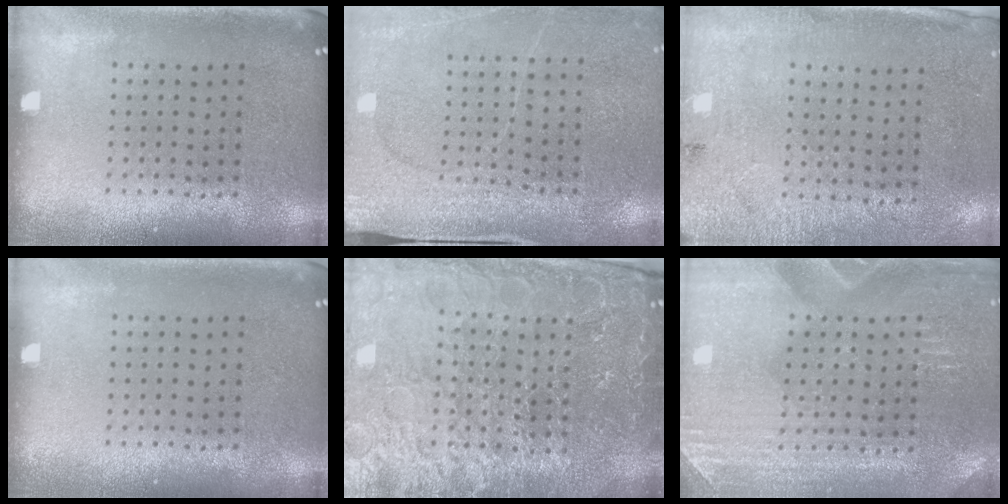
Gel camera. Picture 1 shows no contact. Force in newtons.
{"total": 3.0, "press": 3.0, "slide": 0.1}
{"total": 2.7, "press": 2.2, "slide": 1.5}
{"total": 0.0}
{"total": 4.9, "press": 4.5, "slide": 1.8}
{"total": 3.1, "press": 3.1, "slide": 0.3}